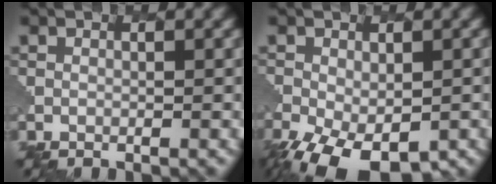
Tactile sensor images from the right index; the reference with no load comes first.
{"total": 9.2, "force": [-4.7, 4.8, 6.4], "torque": [-0.131, -0.040, -0.065]}